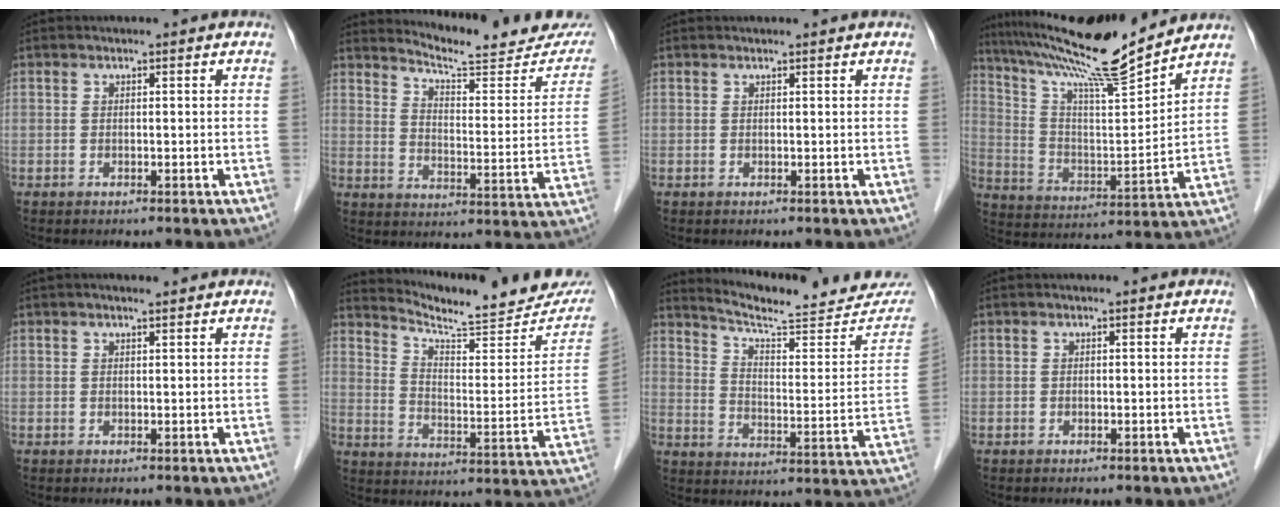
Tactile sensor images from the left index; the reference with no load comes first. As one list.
[{"total": 17.3, "force": [16.5, 1.8, 4.8], "torque": [-0.062, -0.074, 0.202]}, {"total": 1.1, "force": [1.1, 0.0, 0.2], "torque": [-0.008, 0.009, 0.016]}, {"total": 17.5, "force": [15.5, -0.5, 8.1], "torque": [-0.143, -0.003, 0.264]}, {"total": 1.7, "force": [1.4, 0.2, 1.0], "torque": [-0.019, 0.014, 0.021]}, {"total": 19.8, "force": [18.7, 2.0, 6.3], "torque": [-0.092, -0.065, 0.249]}, {"total": 21.1, "force": [20.0, 2.2, 6.5], "torque": [-0.090, -0.067, 0.259]}, {"total": 0.0}]